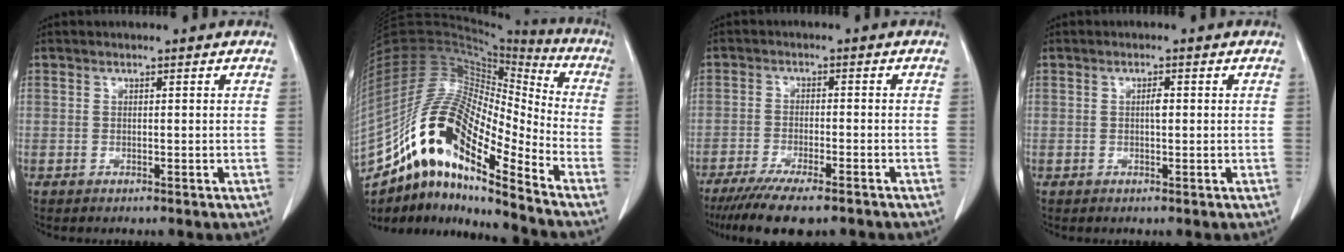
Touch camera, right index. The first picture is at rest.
{"total": 21.0, "force": [-13.6, 4.5, 15.4], "torque": [-0.320, 0.019, -0.248]}
{"total": 11.3, "force": [-8.7, 1.8, 6.9], "torque": [-0.101, -0.020, -0.133]}
{"total": 1.2, "force": [0.1, 0.4, 1.2], "torque": [-0.021, 0.003, 0.001]}